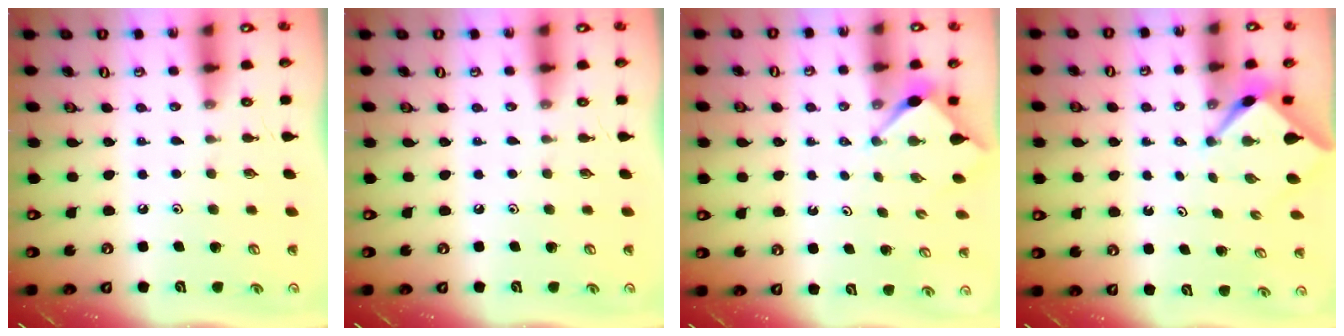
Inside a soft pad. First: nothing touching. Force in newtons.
{"total": 0.0}
{"total": 2.9, "press": 2.9, "slide": 0.3}
{"total": 2.6, "press": 2.6, "slide": 0.3}